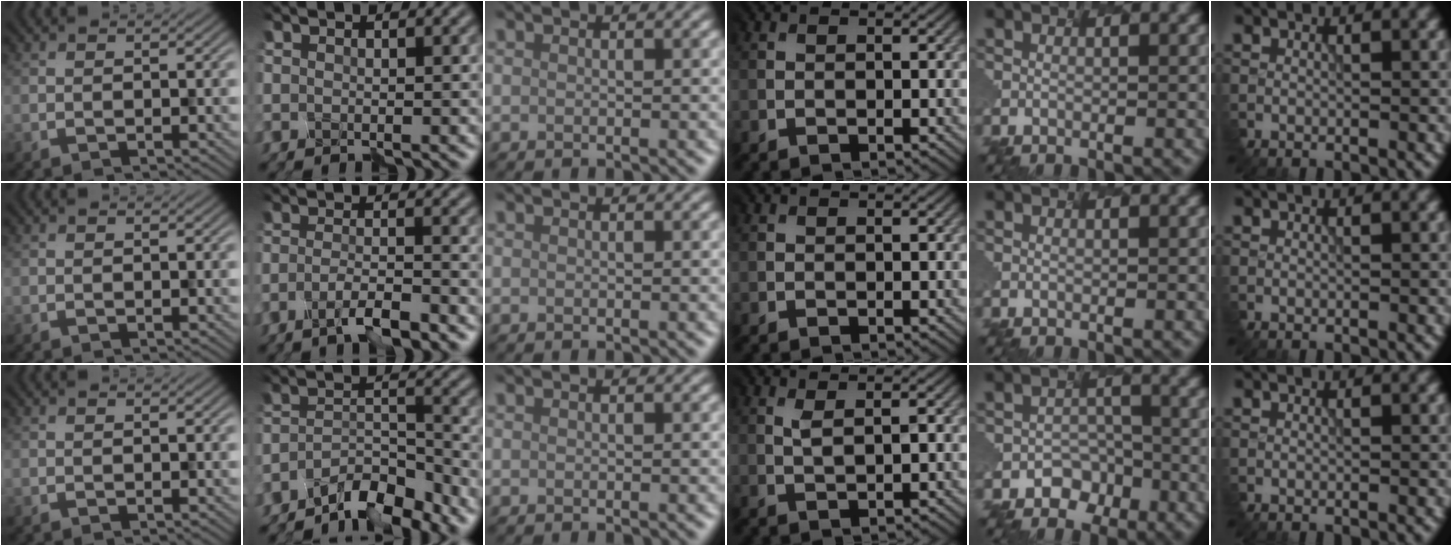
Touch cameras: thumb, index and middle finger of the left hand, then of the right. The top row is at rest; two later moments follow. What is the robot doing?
{"motion": "disassemble", "object": "puzzle pieces"}